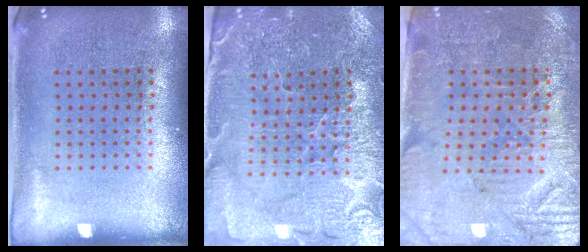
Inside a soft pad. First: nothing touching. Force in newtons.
{"total": 3.4, "press": 3.4, "slide": 0.3}
{"total": 3.7, "press": 3.4, "slide": 1.5}